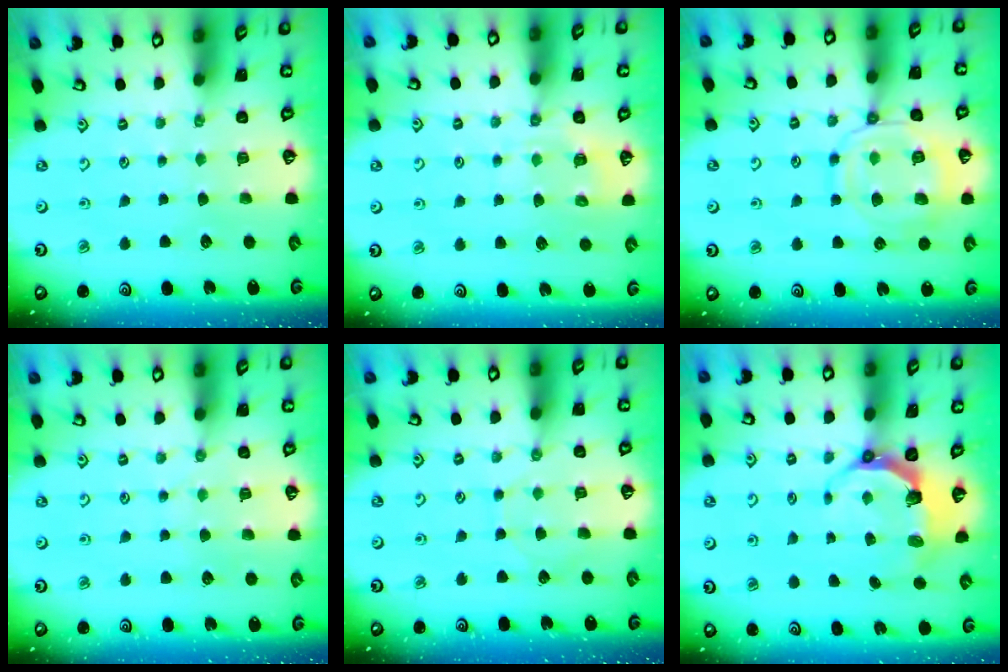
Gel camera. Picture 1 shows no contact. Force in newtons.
{"total": 6.7, "press": 6.7, "slide": 0.8}
{"total": 12.9, "press": 12.8, "slide": 1.3}
{"total": 4.0, "press": 4.0, "slide": 0.2}
{"total": 4.9, "press": 4.9, "slide": 0.3}
{"total": 6.3, "press": 4.8, "slide": 4.1}